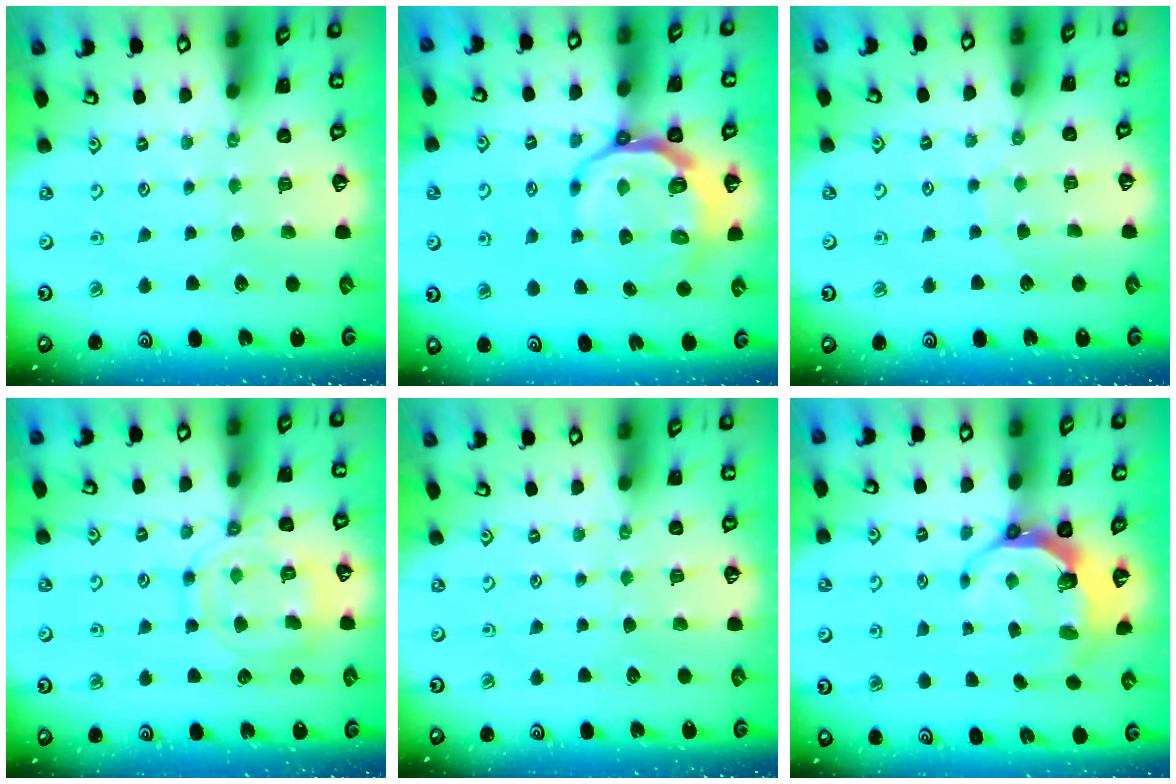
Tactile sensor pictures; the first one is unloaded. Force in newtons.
{"total": 10.1, "press": 9.4, "slide": 3.6}
{"total": 4.0, "press": 4.0, "slide": 0.4}
{"total": 11.6, "press": 11.5, "slide": 0.9}
{"total": 0.0}
{"total": 8.1, "press": 6.9, "slide": 4.3}